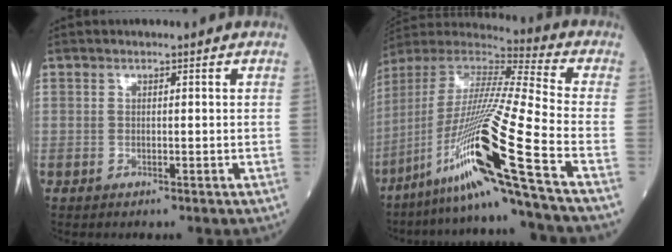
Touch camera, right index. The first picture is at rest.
{"total": 23.2, "force": [-11.4, -2.0, 20.1], "torque": [-0.406, -0.036, -0.215]}